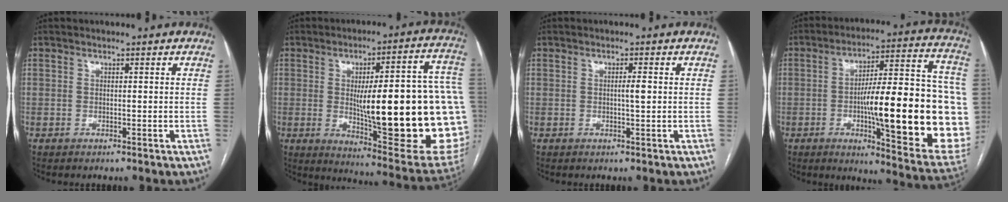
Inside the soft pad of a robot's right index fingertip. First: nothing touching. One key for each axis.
{"total": 31.6, "fx": -1.7, "fy": 5.1, "fz": 31.1, "tx": -0.322, "ty": 0.009, "tz": -0.016}
{"total": 1.5, "fx": 0.0, "fy": 0.0, "fz": 1.5, "tx": -0.029, "ty": 0.000, "tz": 0.001}
{"total": 29.0, "fx": -3.9, "fy": 4.5, "fz": 28.4, "tx": -0.314, "ty": 0.012, "tz": -0.053}